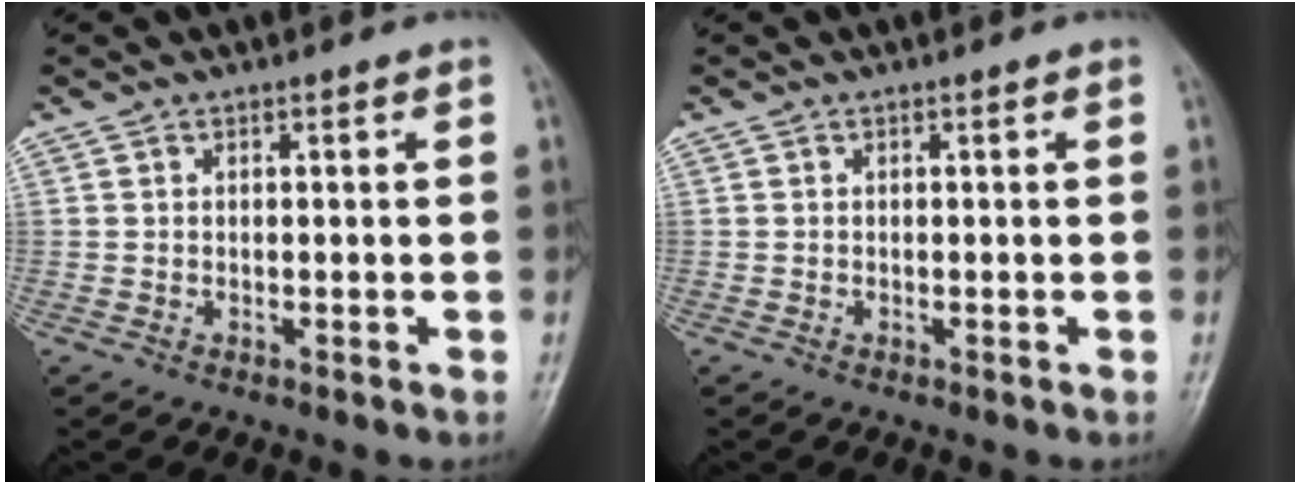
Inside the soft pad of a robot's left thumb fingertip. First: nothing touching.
{"total": 0.0}